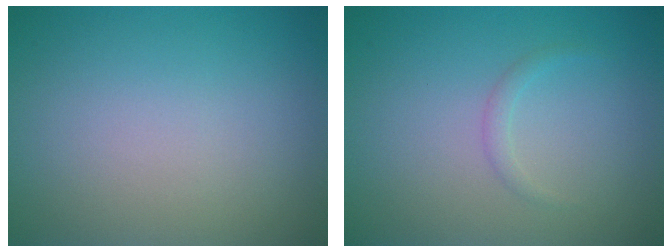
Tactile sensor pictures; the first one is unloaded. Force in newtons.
{"total": 0.8, "press": 0.8, "slide": 0.1}